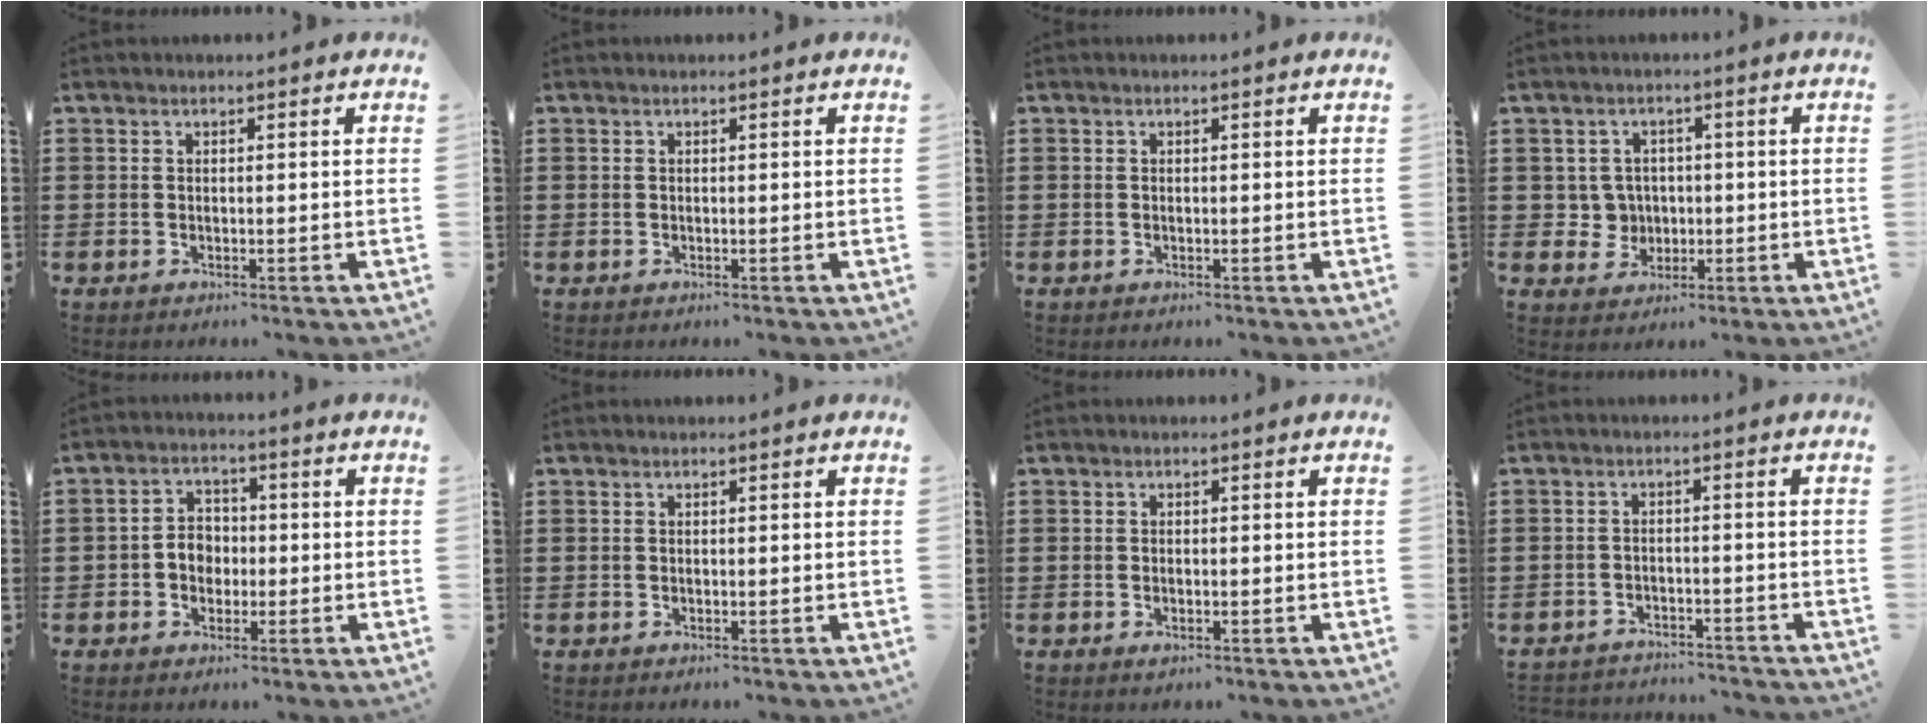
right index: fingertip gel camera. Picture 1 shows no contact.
{"total": 0.0}
{"total": 0.0}
{"total": 3.9, "force": [-0.1, 3.8, 1.0], "torque": [-0.038, 0.010, -0.005]}
{"total": 3.9, "force": [-0.9, 3.3, 1.8], "torque": [-0.043, 0.009, -0.021]}
{"total": 0.0}
{"total": 0.7, "force": [-0.2, 0.3, 0.5], "torque": [-0.012, -0.004, -0.003]}
{"total": 2.9, "force": [-2.9, 0.3, 0.0], "torque": [-0.007, -0.001, -0.061]}